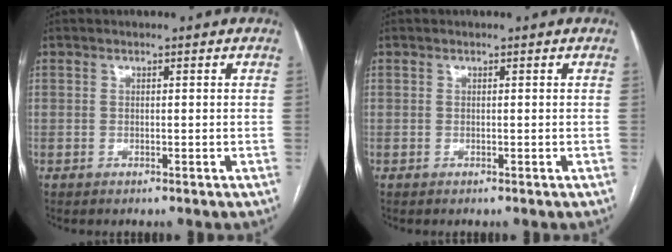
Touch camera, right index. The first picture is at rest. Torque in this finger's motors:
{"motor_torque": [0.00, 0.00, 0.00, -0.01]}